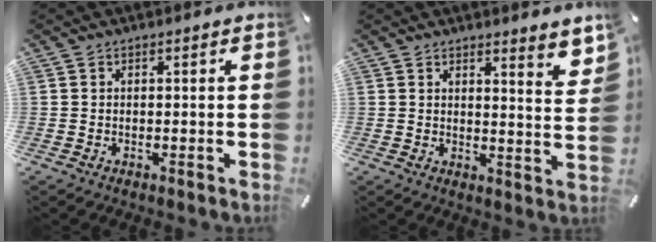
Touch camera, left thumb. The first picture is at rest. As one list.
[{"total": 4.5, "force": [4.0, 0.7, 1.9], "torque": [-0.017, -0.038, 0.066]}]